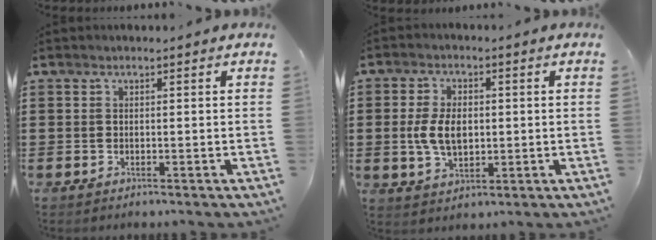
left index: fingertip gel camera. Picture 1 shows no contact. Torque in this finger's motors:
{"motor_torque": [1.43, 0.15, 0.75, 0.10]}